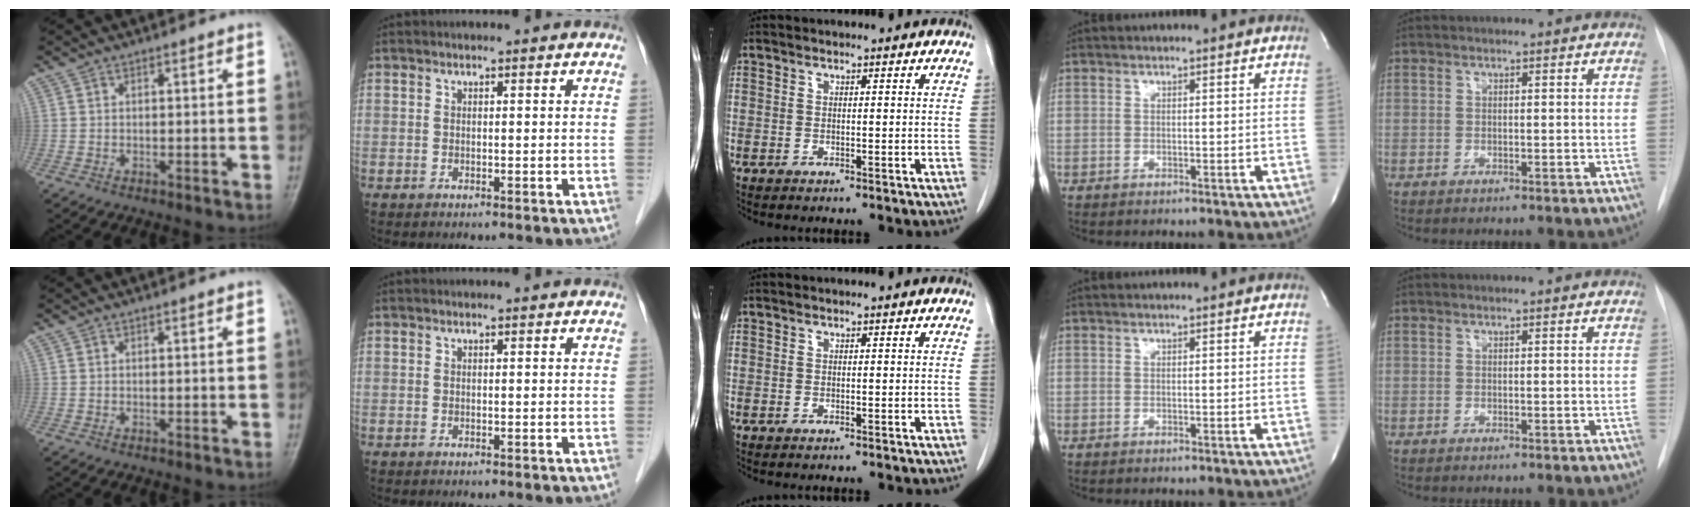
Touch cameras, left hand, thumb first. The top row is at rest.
{}